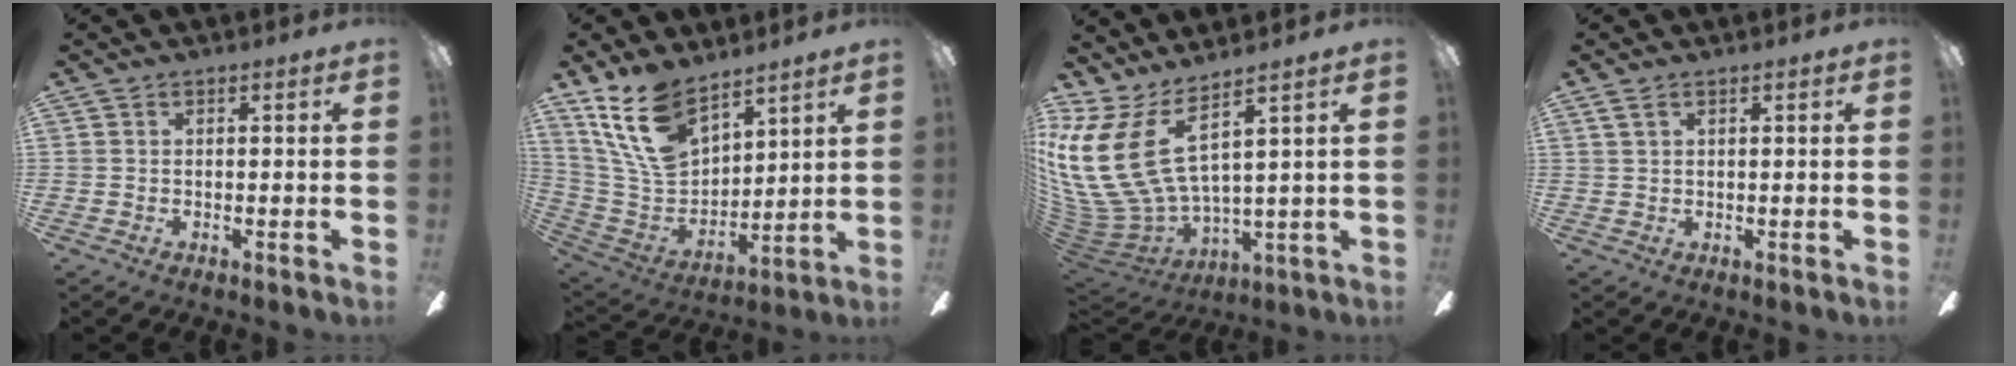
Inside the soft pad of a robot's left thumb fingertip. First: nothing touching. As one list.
[{"total": 17.0, "force": [11.7, 8.5, 9.0], "torque": [-0.209, -0.057, 0.221]}, {"total": 18.4, "force": [7.8, 9.1, 14.0], "torque": [-0.333, -0.063, 0.146]}, {"total": 1.9, "force": [1.2, 0.8, 1.2], "torque": [-0.027, 0.002, 0.021]}]